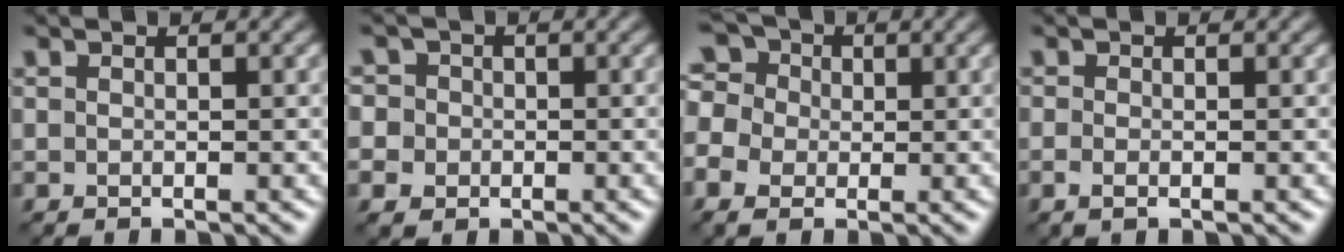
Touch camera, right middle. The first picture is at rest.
{"total": 4.6, "force": [-0.3, 4.4, 1.5], "torque": [-0.027, 0.019, -0.035]}
{"total": 7.3, "force": [-0.5, 6.1, 4.0], "torque": [-0.099, 0.020, -0.039]}
{"total": 1.1, "force": [-0.4, 0.3, 0.9], "torque": [-0.021, -0.005, -0.010]}